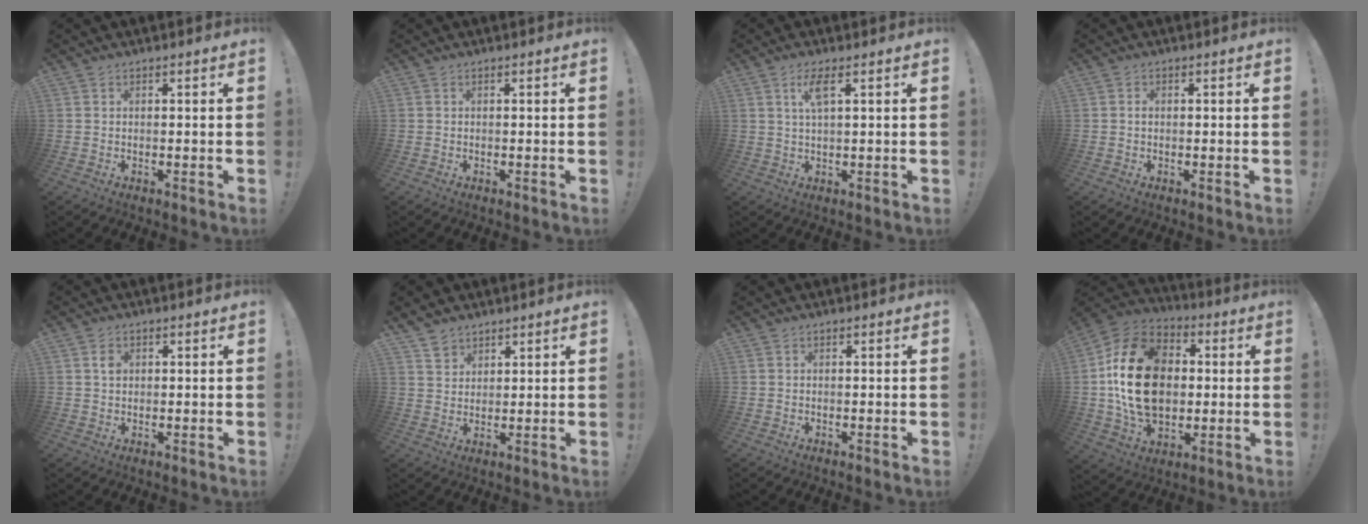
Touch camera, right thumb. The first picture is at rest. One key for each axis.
{"total": 0.0}
{"total": 4.7, "fx": 2.1, "fy": 0.9, "fz": 4.1, "tx": -0.078, "ty": 0.000, "tz": 0.033}
{"total": 0.0}
{"total": 2.1, "fx": 0.5, "fy": 1.6, "fz": 1.2, "tx": -0.001, "ty": -0.005, "tz": 0.003}
{"total": 4.8, "fx": 3.8, "fy": 2.9, "fz": 0.5, "tx": -0.012, "ty": -0.022, "tz": 0.074}
{"total": 0.0}
{"total": 24.1, "fx": 1.7, "fy": 17.3, "fz": 16.8, "tx": -0.290, "ty": 0.010, "tz": 0.039}